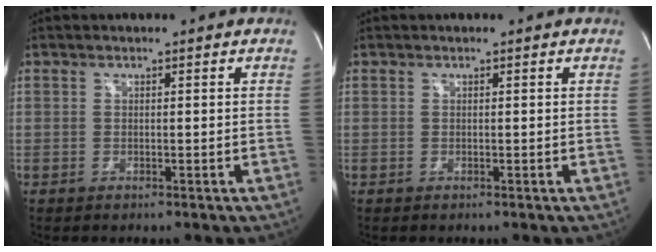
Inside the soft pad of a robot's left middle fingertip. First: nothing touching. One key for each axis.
{"total": 0.0}